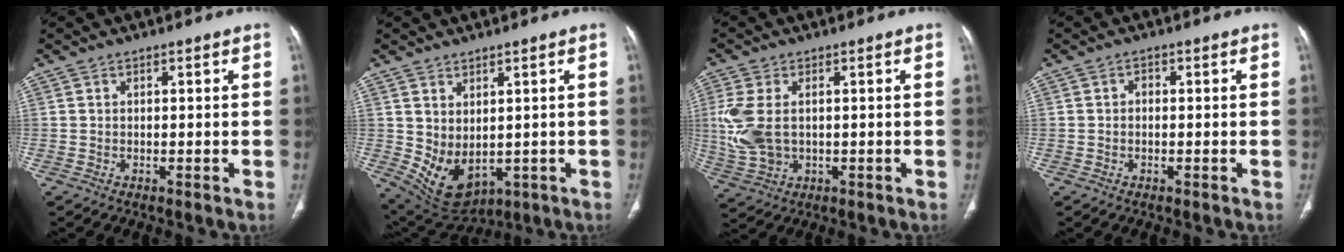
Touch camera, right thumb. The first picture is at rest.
{"total": 9.0, "force": [-0.1, 5.7, 6.9], "torque": [-0.110, -0.011, 0.035]}
{"total": 9.5, "force": [0.7, 6.0, 7.4], "torque": [-0.183, -0.001, 0.025]}
{"total": 1.0, "force": [-0.2, 0.8, 0.6], "torque": [-0.008, 0.003, -0.005]}